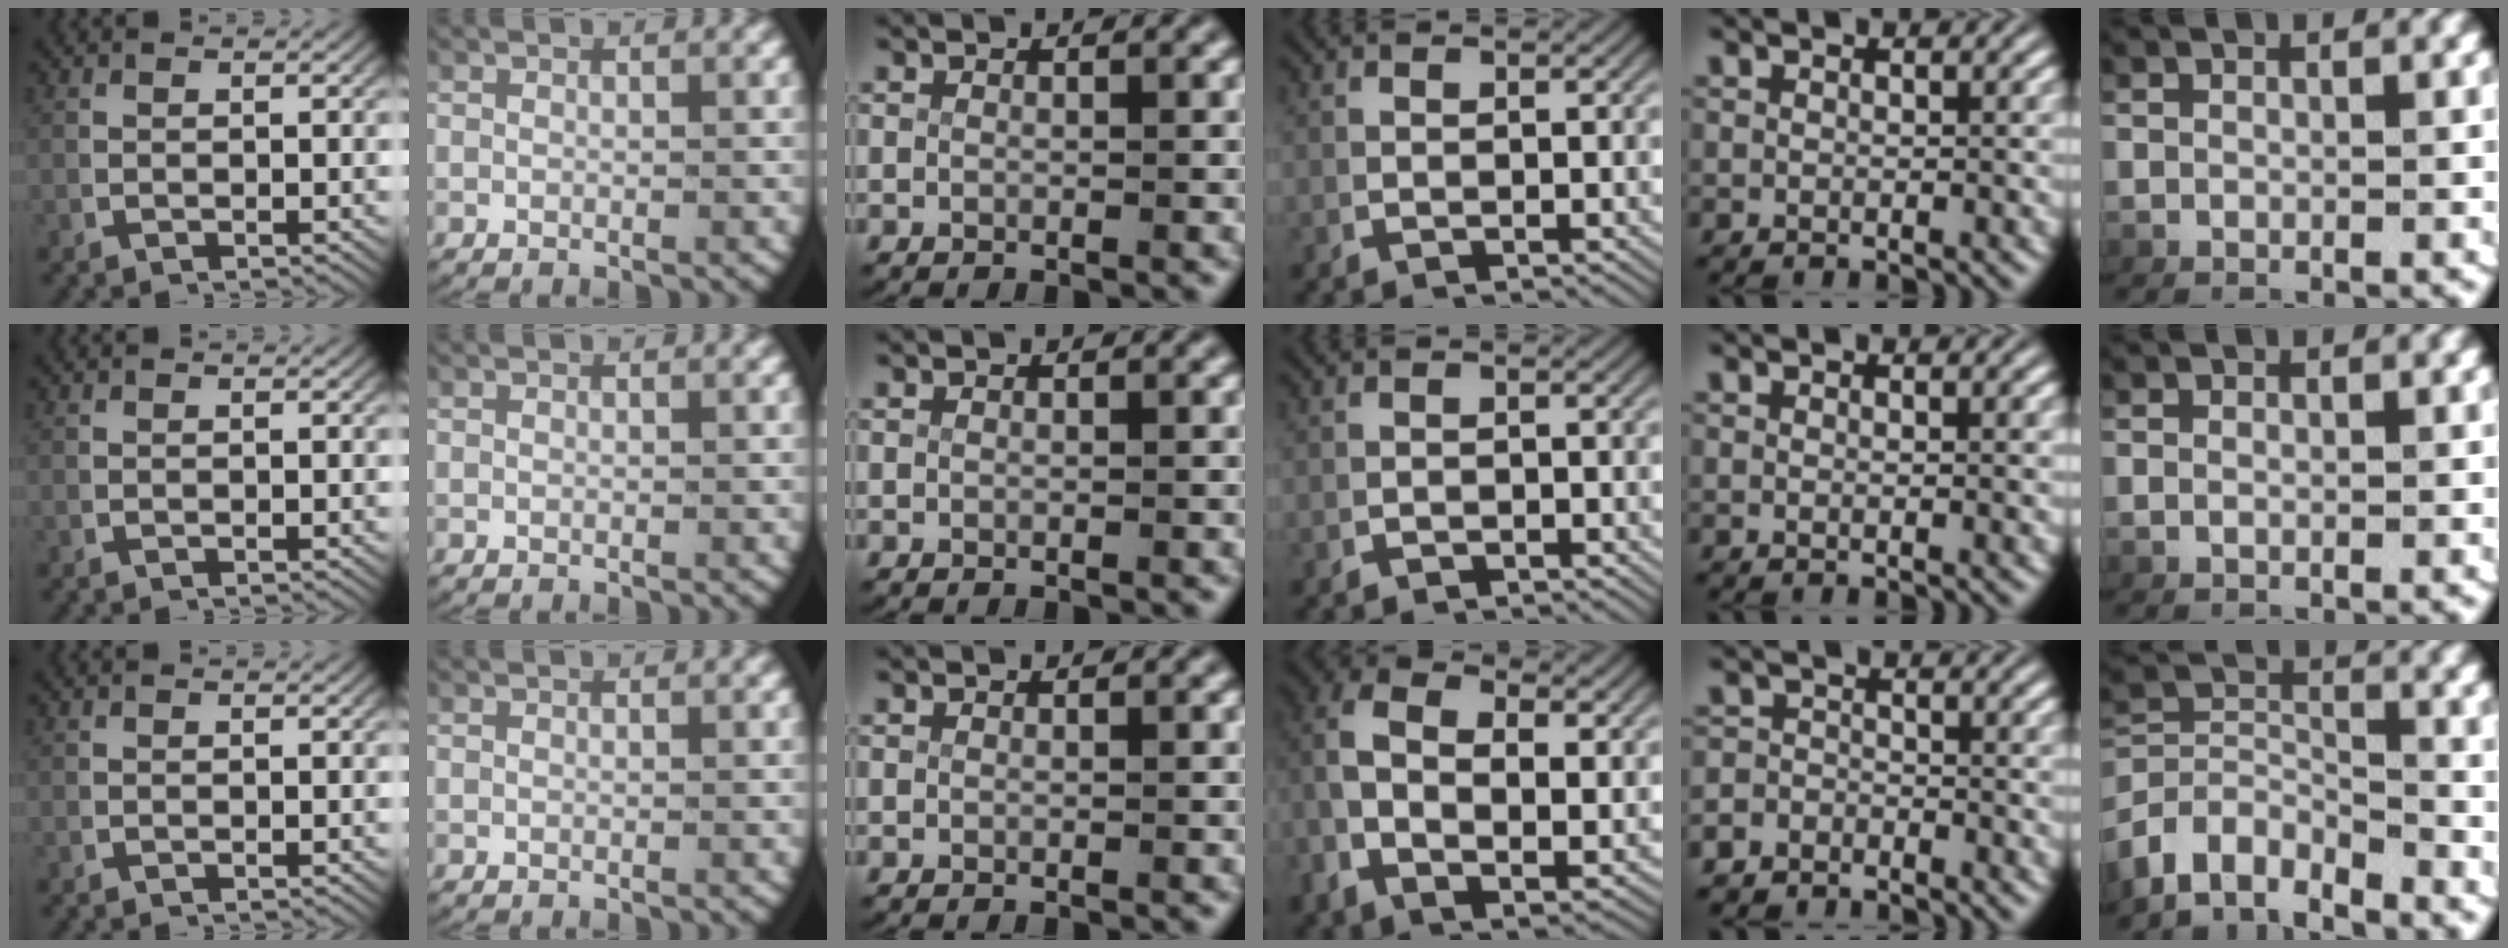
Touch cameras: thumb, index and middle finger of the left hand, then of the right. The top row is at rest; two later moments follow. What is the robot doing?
{"motion": "lift_and_place", "object": "coat"}